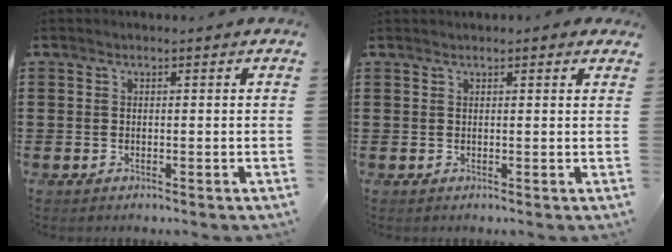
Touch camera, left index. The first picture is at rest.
{"total": 0.8, "force": [0.6, 0.2, 0.4], "torque": [-0.010, 0.002, 0.012]}